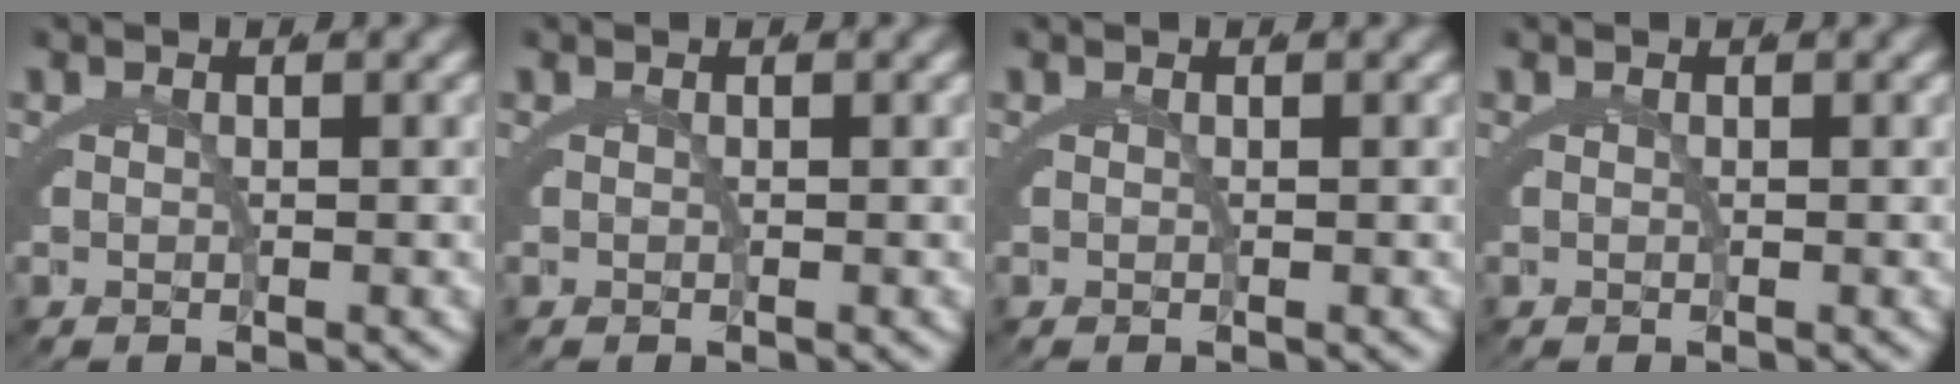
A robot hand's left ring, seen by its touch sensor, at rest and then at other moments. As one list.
[{"total": 0.0}, {"total": 0.0}, {"total": 0.0}]